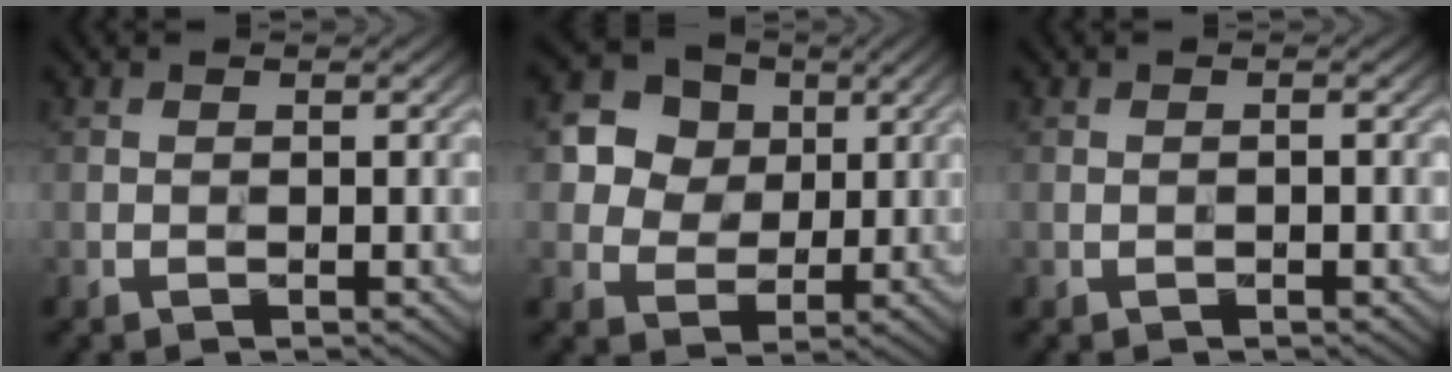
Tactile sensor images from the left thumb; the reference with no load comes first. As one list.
[{"total": 9.8, "force": [4.0, 8.0, 3.9], "torque": [-0.128, 0.013, 0.077]}, {"total": 0.5, "force": [-0.3, 0.2, 0.4], "torque": [-0.007, 0.000, -0.005]}]